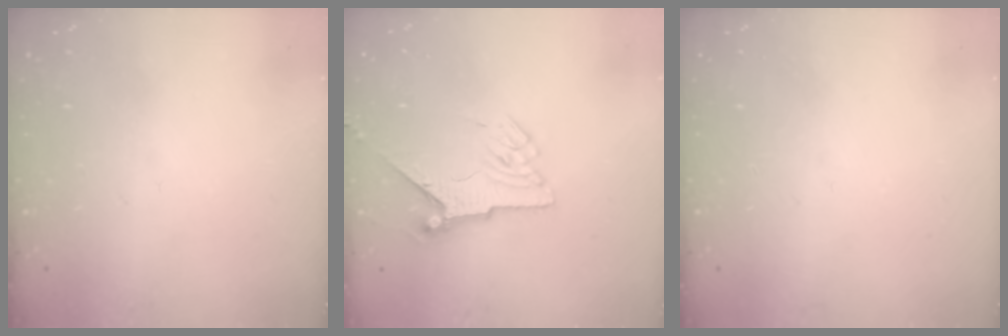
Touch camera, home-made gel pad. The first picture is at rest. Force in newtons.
{"total": 6.7, "press": 6.7, "slide": 1.0}
{"total": 0.0}